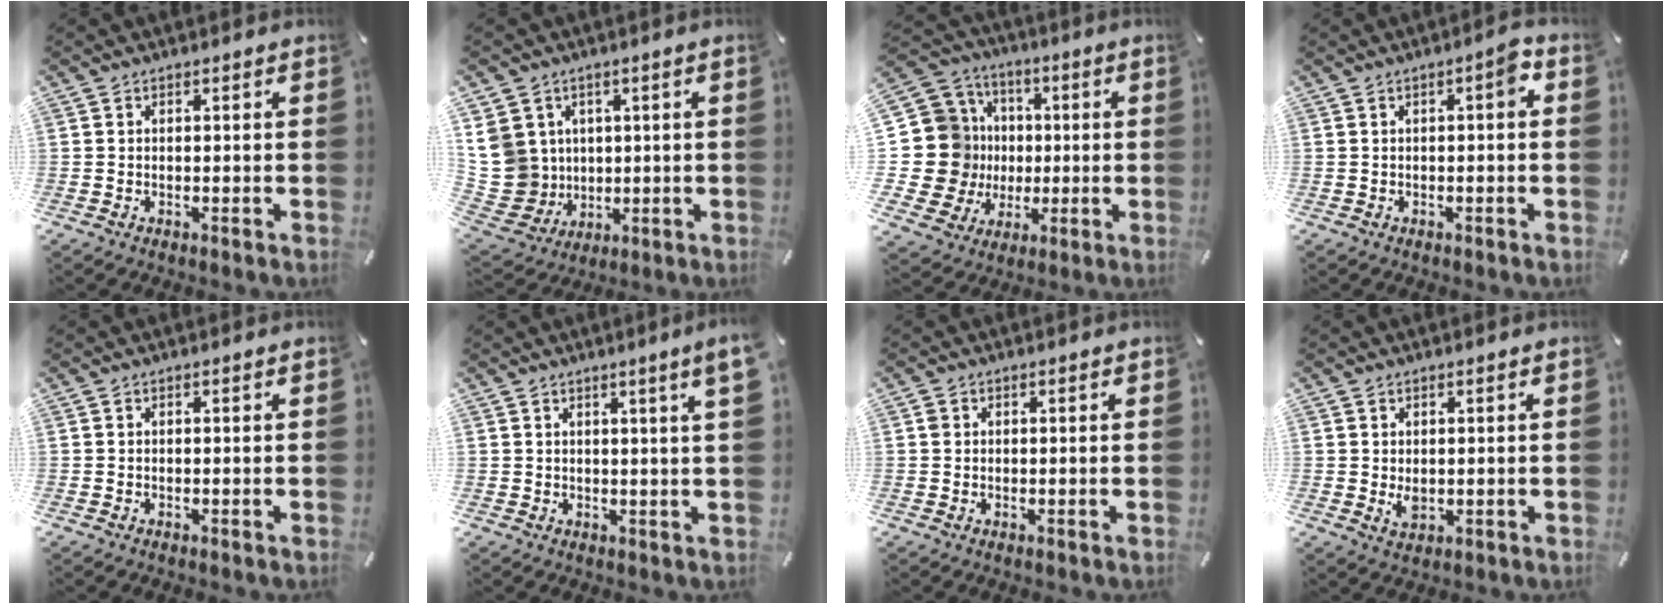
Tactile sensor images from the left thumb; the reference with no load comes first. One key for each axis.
{"total": 11.5, "fx": 2.0, "fy": 10.9, "fz": 3.2, "tx": -0.119, "ty": -0.020, "tz": 0.041}
{"total": 19.6, "fx": 0.0, "fy": 18.2, "fz": 7.3, "tx": -0.161, "ty": -0.013, "tz": 0.027}
{"total": 3.7, "fx": -0.2, "fy": 1.2, "fz": 3.4, "tx": -0.057, "ty": 0.011, "tz": -0.009}
{"total": 0.0}
{"total": 3.3, "fx": 1.8, "fy": 0.0, "fz": 2.7, "tx": -0.038, "ty": -0.007, "tz": 0.028}
{"total": 1.1, "fx": 0.1, "fy": 1.0, "fz": 0.1, "tx": -0.001, "ty": 0.008, "tz": 0.000}
{"total": 2.8, "fx": 0.2, "fy": 2.2, "fz": 1.7, "tx": -0.030, "ty": -0.002, "tz": 0.002}